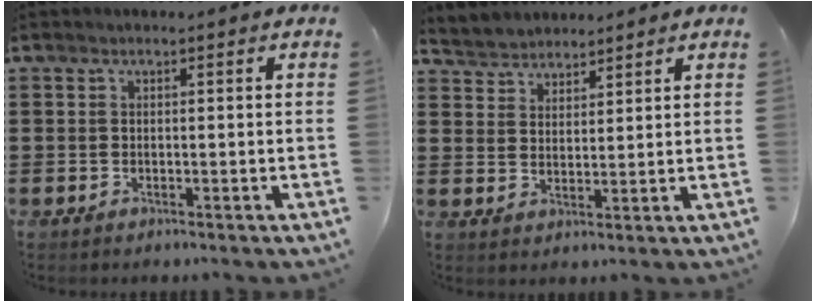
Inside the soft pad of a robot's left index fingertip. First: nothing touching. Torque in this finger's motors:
{"motor_torque": [-1.05, 1.09, 0.11, 0.04]}